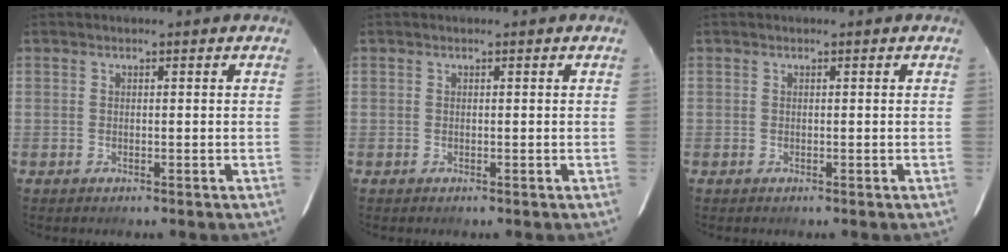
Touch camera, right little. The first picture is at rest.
{"total": 0.0}
{"total": 0.0}